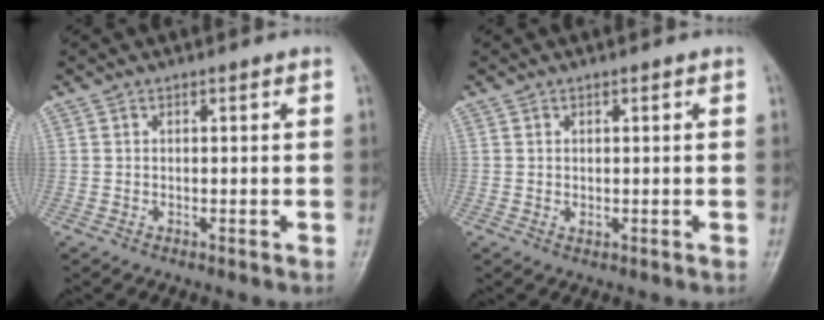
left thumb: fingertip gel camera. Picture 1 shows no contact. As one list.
[{"total": 1.0, "force": [0.1, 0.7, 0.8], "torque": [-0.008, -0.002, 0.003]}]